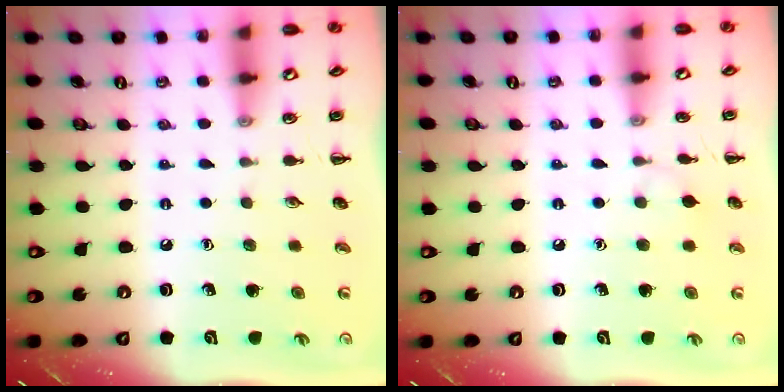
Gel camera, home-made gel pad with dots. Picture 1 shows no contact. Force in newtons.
{"total": 4.6, "press": 4.3, "slide": 1.4}